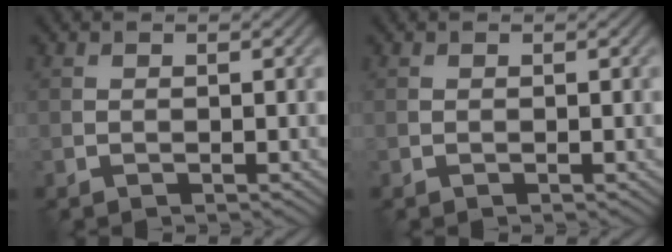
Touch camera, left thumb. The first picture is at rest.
{"total": 0.0}